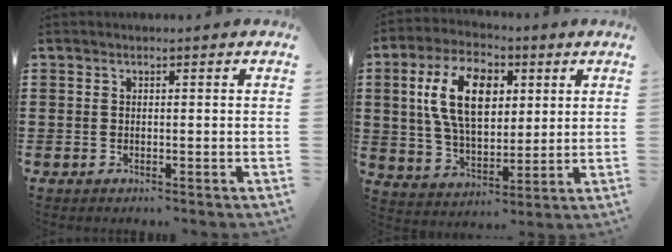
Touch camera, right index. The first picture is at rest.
{"total": 12.1, "force": [3.3, 6.9, 9.3], "torque": [-0.204, 0.013, 0.054]}